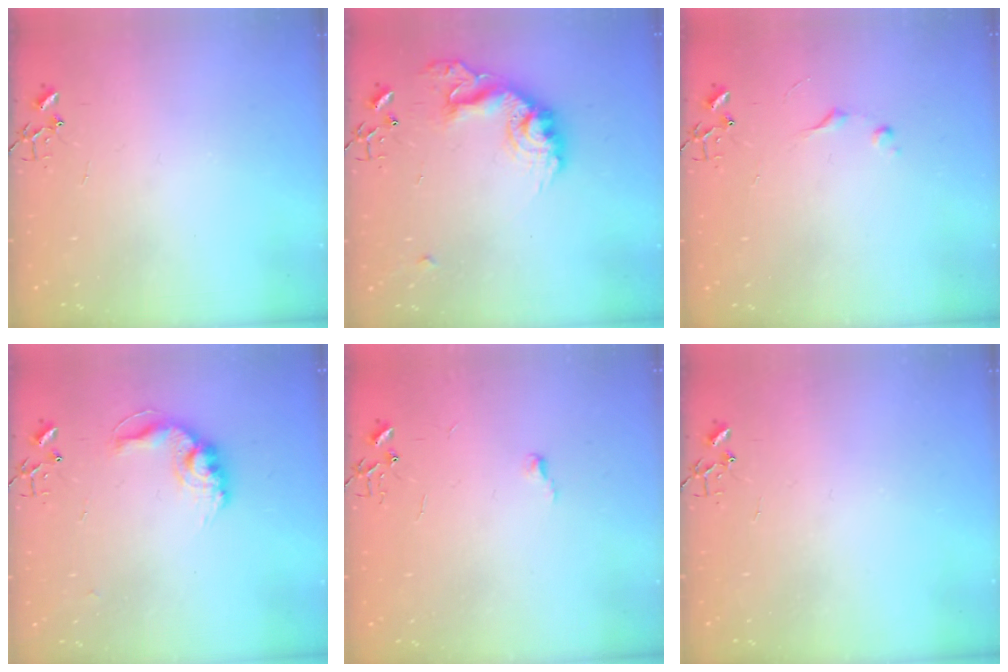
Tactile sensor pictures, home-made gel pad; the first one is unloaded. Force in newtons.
{"total": 17.2, "press": 17.2, "slide": 1.2}
{"total": 5.2, "press": 5.1, "slide": 0.7}
{"total": 13.8, "press": 13.8, "slide": 1.0}
{"total": 3.4, "press": 3.4, "slide": 0.5}
{"total": 0.0}